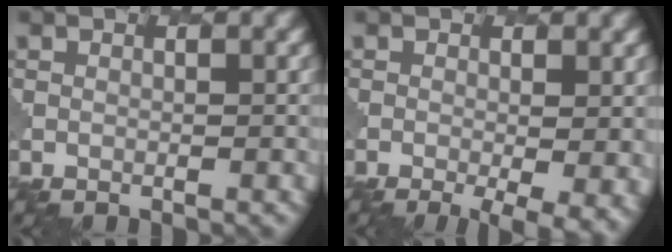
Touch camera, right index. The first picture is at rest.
{"total": 5.5, "force": [-1.6, 1.9, 4.9], "torque": [-0.068, -0.018, -0.007]}